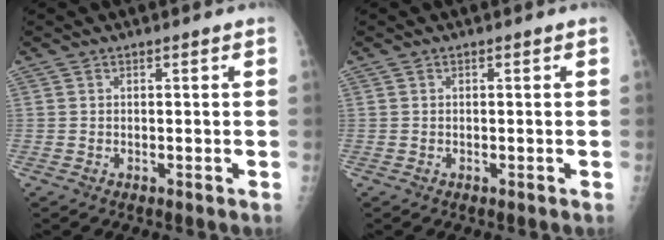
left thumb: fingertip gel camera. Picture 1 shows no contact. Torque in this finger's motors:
{"motor_torque": [0.00, 0.00, -0.01, 0.00, 0.00]}